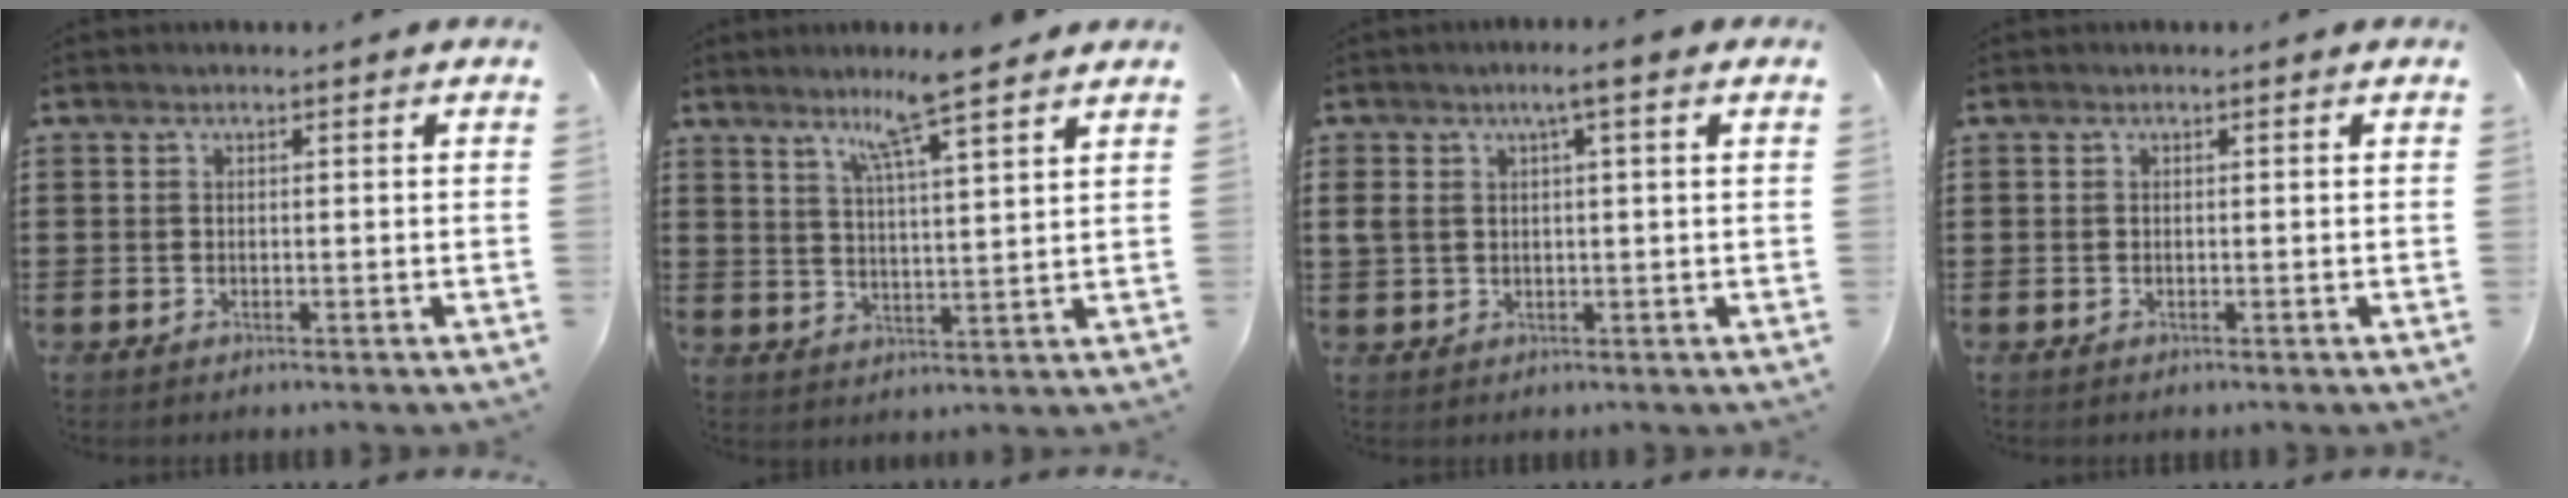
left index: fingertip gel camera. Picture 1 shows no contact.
{"total": 7.7, "force": [5.9, -0.3, 5.0], "torque": [-0.096, -0.019, 0.098]}
{"total": 3.4, "force": [1.1, 0.8, 3.1], "torque": [-0.063, 0.005, 0.017]}
{"total": 0.0}